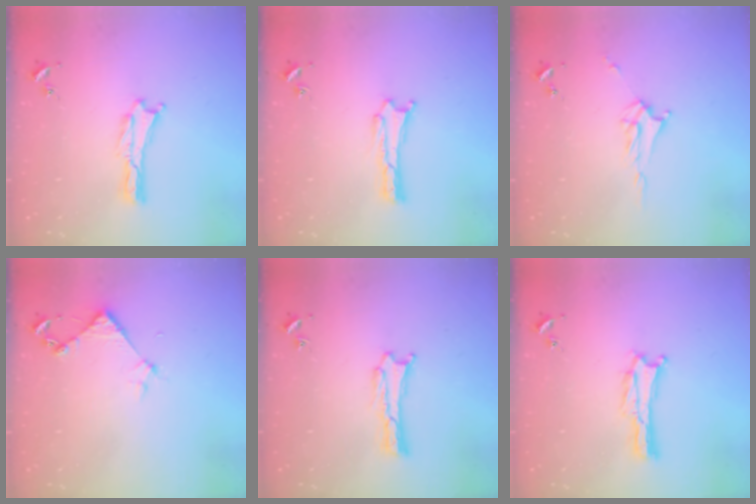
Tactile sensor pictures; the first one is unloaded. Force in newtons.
{"total": 0.0}
{"total": 4.0, "press": 4.0, "slide": 0.5}
{"total": 3.7, "press": 3.7, "slide": 0.3}
{"total": 0.8, "press": 0.8, "slide": 0.0}
{"total": 0.0}